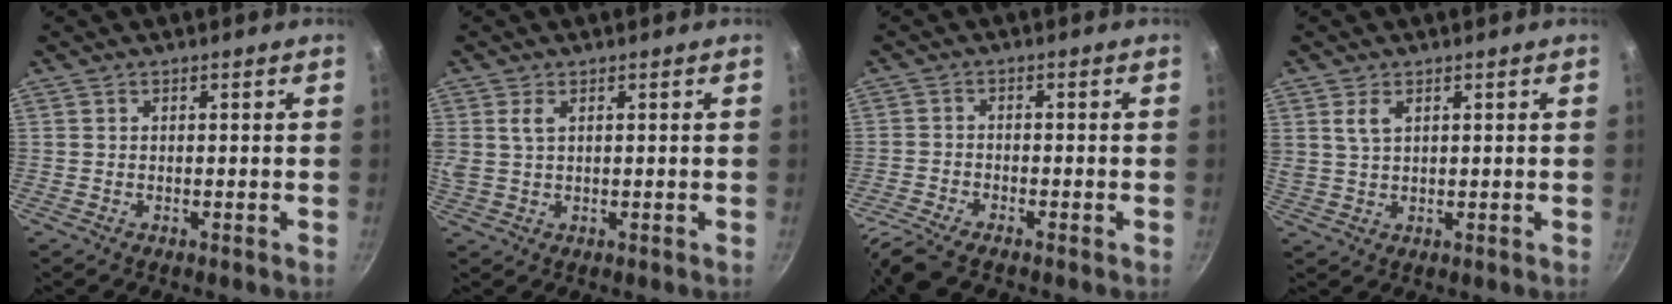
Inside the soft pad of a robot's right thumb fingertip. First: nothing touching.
{"total": 3.6, "force": [1.3, 1.7, 2.9], "torque": [-0.060, 0.002, 0.028]}
{"total": 6.1, "force": [-4.9, 1.4, 3.4], "torque": [-0.088, 0.014, -0.102]}
{"total": 3.7, "force": [1.7, 1.9, 2.7], "torque": [-0.049, -0.005, 0.037]}